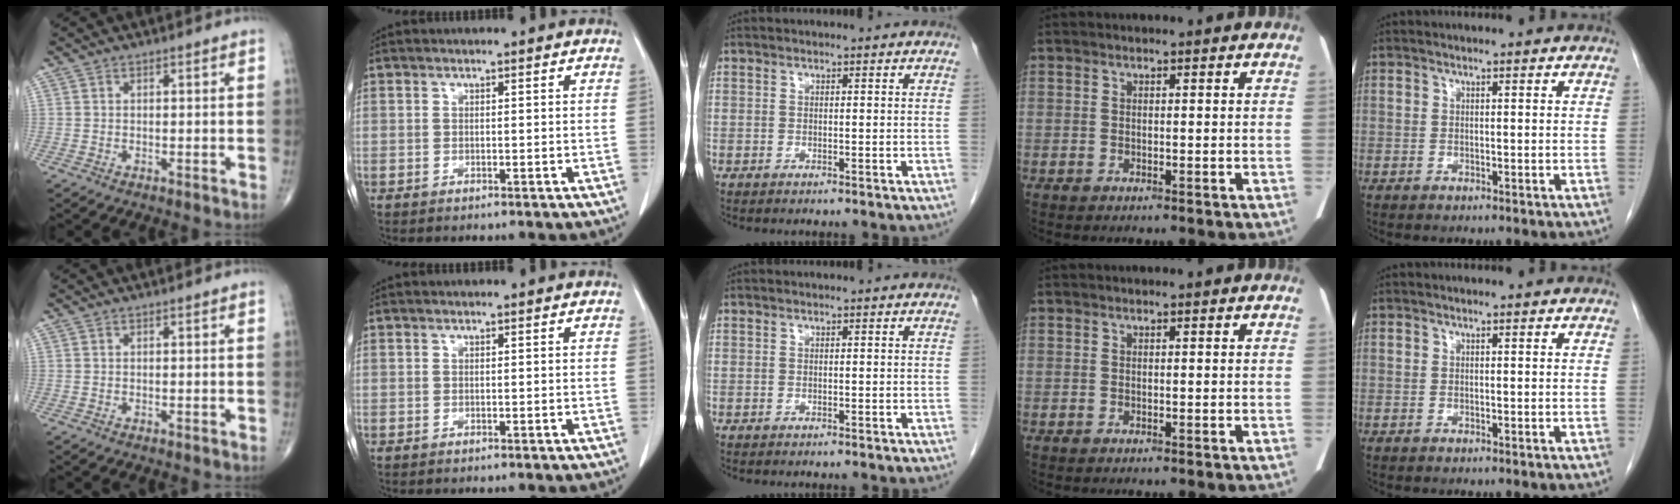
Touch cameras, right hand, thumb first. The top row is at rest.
{}